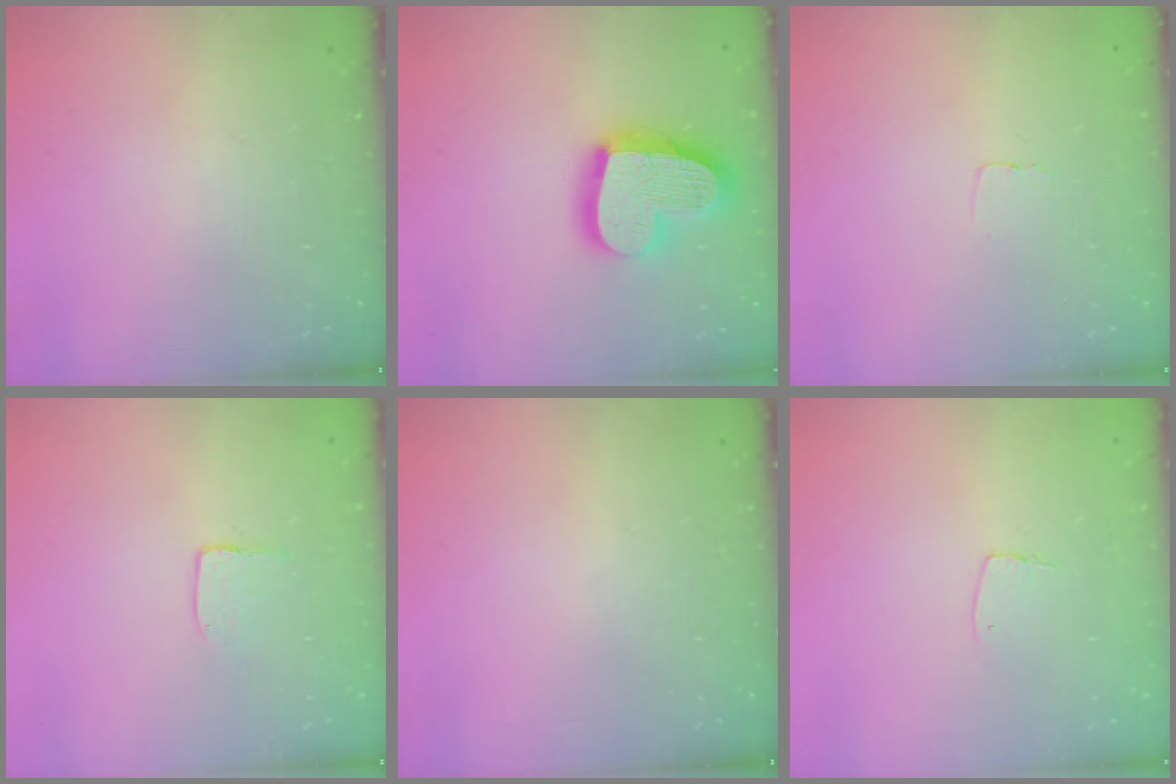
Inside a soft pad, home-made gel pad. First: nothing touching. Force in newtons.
{"total": 21.1, "press": 21.0, "slide": 1.8}
{"total": 2.6, "press": 2.6, "slide": 0.1}
{"total": 3.2, "press": 3.2, "slide": 0.2}
{"total": 0.0}
{"total": 4.4, "press": 4.4, "slide": 0.3}